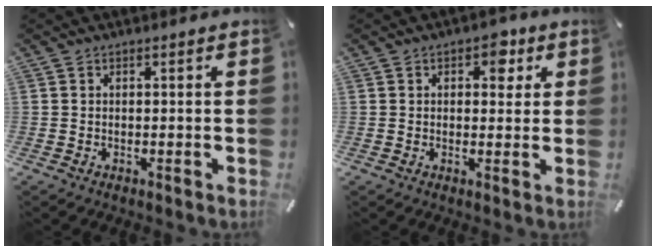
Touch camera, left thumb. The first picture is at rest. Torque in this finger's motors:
{"motor_torque": [-0.04, -0.24, 0.02, 0.02, -0.05]}